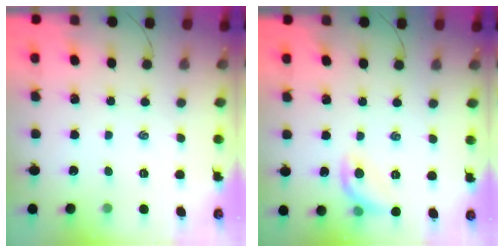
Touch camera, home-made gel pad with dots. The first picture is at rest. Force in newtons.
{"total": 8.1, "press": 8.1, "slide": 0.8}